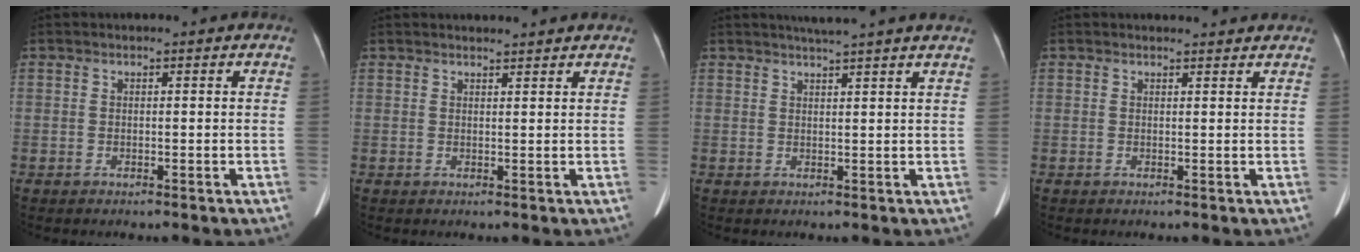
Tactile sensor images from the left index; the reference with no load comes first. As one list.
[{"total": 3.8, "force": [3.7, 0.3, 0.8], "torque": [-0.014, 0.016, 0.044]}, {"total": 7.0, "force": [6.1, -1.0, 3.3], "torque": [-0.046, 0.018, 0.069]}, {"total": 3.2, "force": [3.1, 0.6, 0.4], "torque": [-0.009, 0.011, 0.031]}]